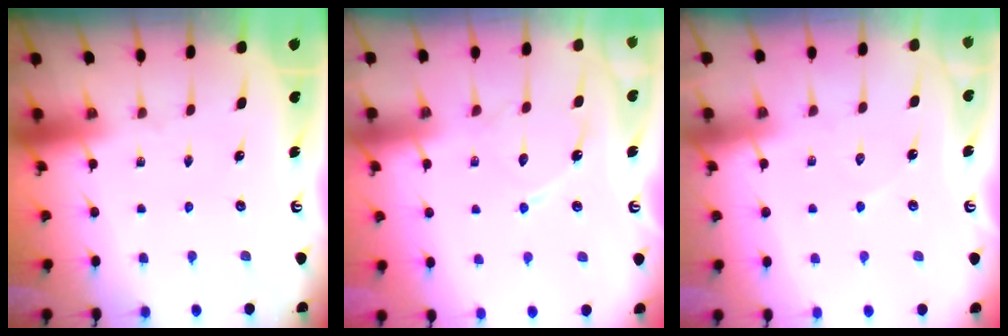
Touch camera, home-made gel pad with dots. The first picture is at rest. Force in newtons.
{"total": 9.9, "press": 9.9, "slide": 0.7}
{"total": 4.2, "press": 4.2, "slide": 0.4}